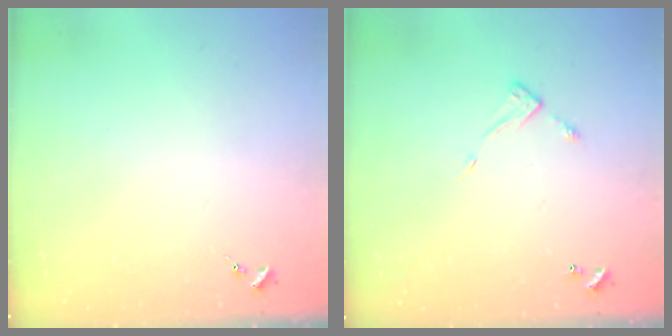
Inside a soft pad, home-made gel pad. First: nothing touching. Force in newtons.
{"total": 5.1, "press": 5.1, "slide": 0.4}